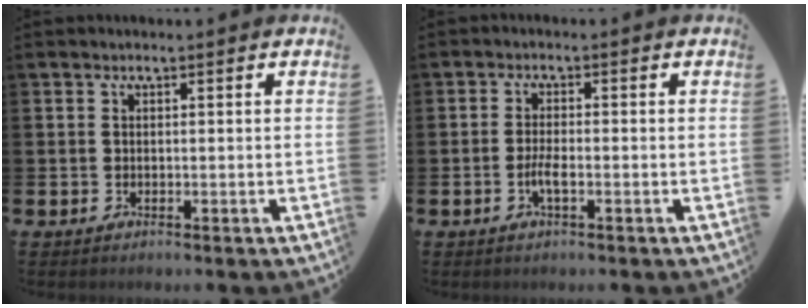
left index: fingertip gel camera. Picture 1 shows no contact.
{"total": 2.3, "force": [-0.9, 0.6, 2.0], "torque": [-0.036, 0.001, -0.017]}